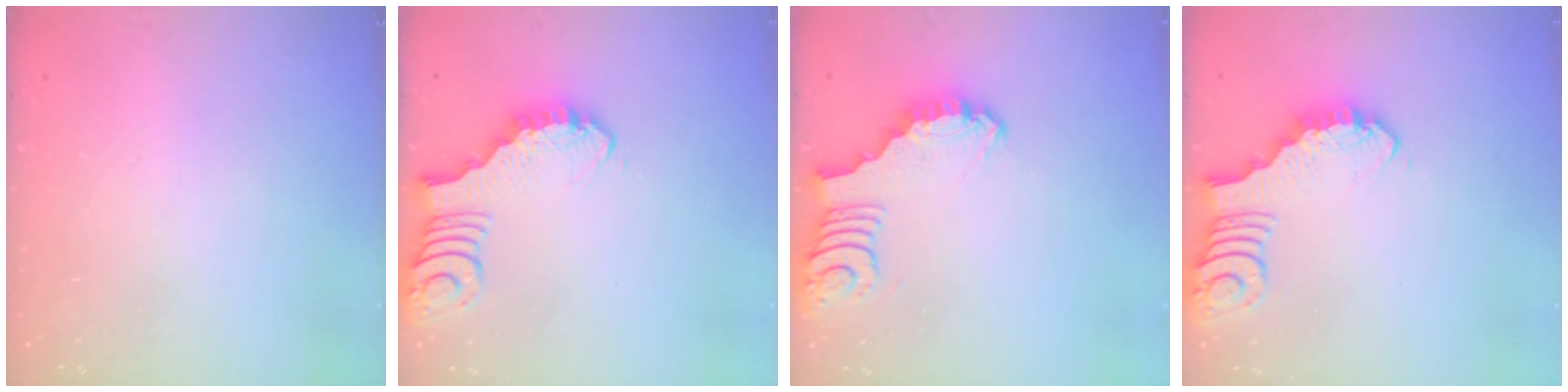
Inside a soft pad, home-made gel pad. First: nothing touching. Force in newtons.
{"total": 3.1, "press": 3.1, "slide": 0.3}
{"total": 3.6, "press": 3.6, "slide": 0.1}
{"total": 2.7, "press": 2.7, "slide": 0.2}